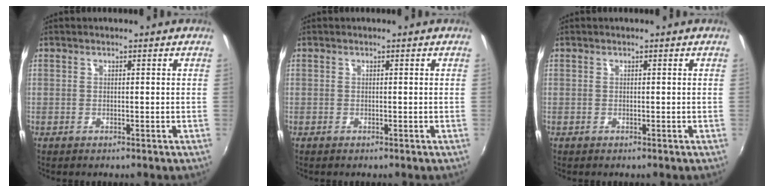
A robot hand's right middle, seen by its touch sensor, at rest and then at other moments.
{"total": 0.0}
{"total": 0.0}